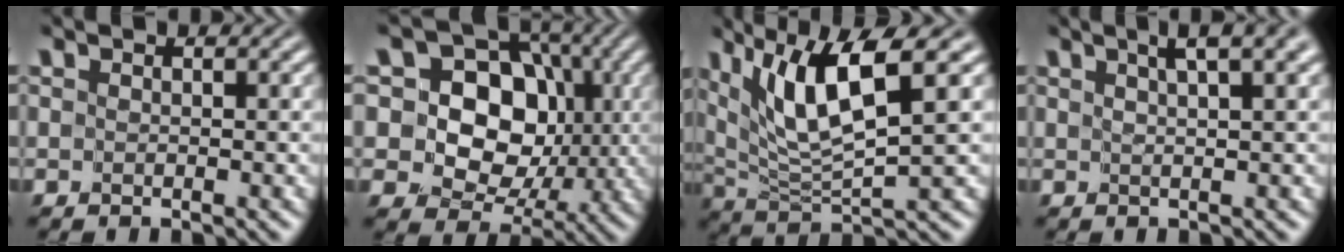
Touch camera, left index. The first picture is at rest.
{"total": 9.8, "force": [1.1, 7.9, 5.7], "torque": [-0.079, 0.019, -0.006]}
{"total": 7.8, "force": [3.2, 1.7, 6.9], "torque": [-0.130, -0.005, 0.063]}
{"total": 4.6, "force": [2.9, 1.0, 3.4], "torque": [-0.029, 0.014, 0.024]}